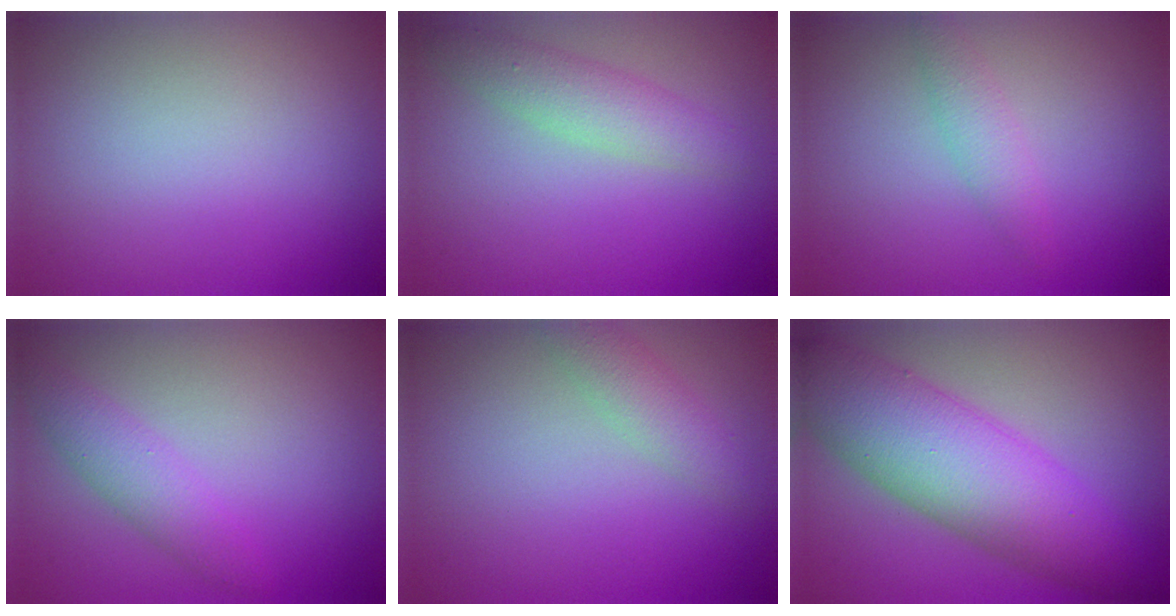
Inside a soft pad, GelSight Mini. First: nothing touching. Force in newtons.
{"total": 2.9, "press": 2.9, "slide": 0.1}
{"total": 1.8, "press": 1.8, "slide": 0.0}
{"total": 2.6, "press": 2.6, "slide": 0.0}
{"total": 2.3, "press": 2.3, "slide": 0.0}
{"total": 9.5, "press": 9.5, "slide": 0.1}